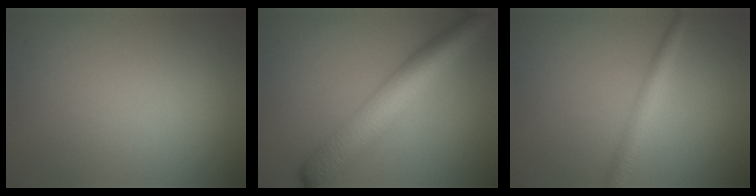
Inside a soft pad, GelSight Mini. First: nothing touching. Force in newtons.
{"total": 7.1, "press": 7.1, "slide": 0.1}
{"total": 2.5, "press": 2.5, "slide": 0.1}